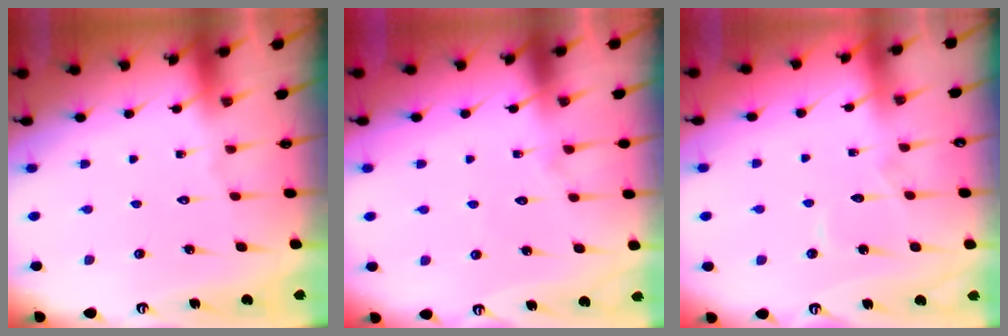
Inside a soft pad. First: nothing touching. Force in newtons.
{"total": 4.8, "press": 4.8, "slide": 0.5}
{"total": 3.3, "press": 3.3, "slide": 0.2}